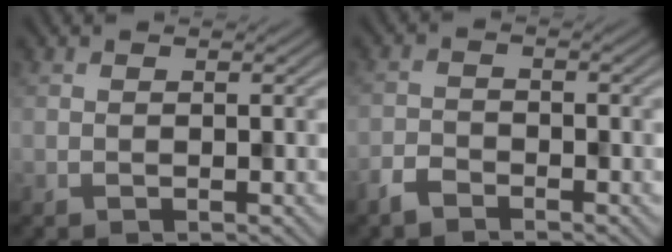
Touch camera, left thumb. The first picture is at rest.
{"total": 2.5, "force": [-2.1, 1.0, 1.0], "torque": [-0.021, -0.001, -0.050]}